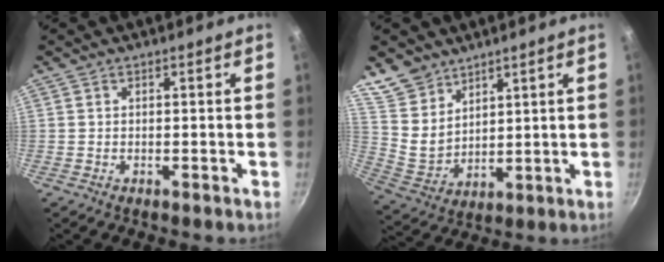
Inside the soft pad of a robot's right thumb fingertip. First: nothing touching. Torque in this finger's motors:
{"motor_torque": [-1.37, 0.94, -0.58, 0.18, 0.08]}